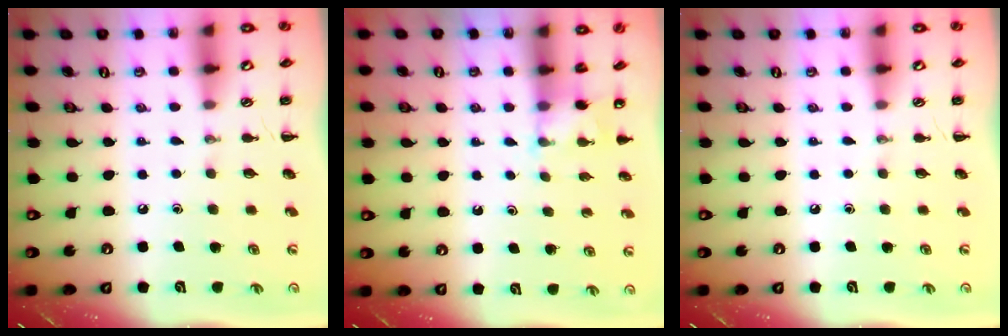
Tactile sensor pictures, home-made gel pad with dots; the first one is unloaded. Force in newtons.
{"total": 3.6, "press": 3.4, "slide": 1.2}
{"total": 0.0}